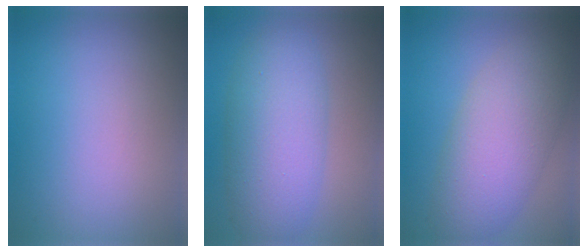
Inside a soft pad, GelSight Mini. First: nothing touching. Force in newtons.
{"total": 6.6, "press": 6.6, "slide": 0.2}
{"total": 7.0, "press": 7.0, "slide": 0.3}